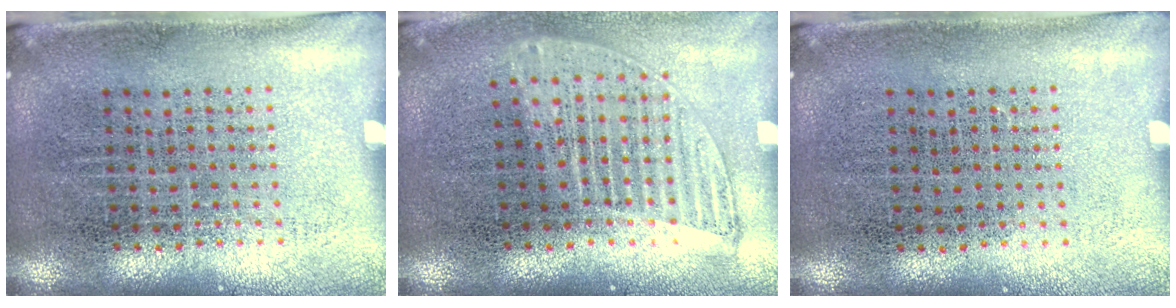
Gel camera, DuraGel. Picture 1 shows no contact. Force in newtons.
{"total": 1.3, "press": 1.1, "slide": 0.6}
{"total": 0.0}